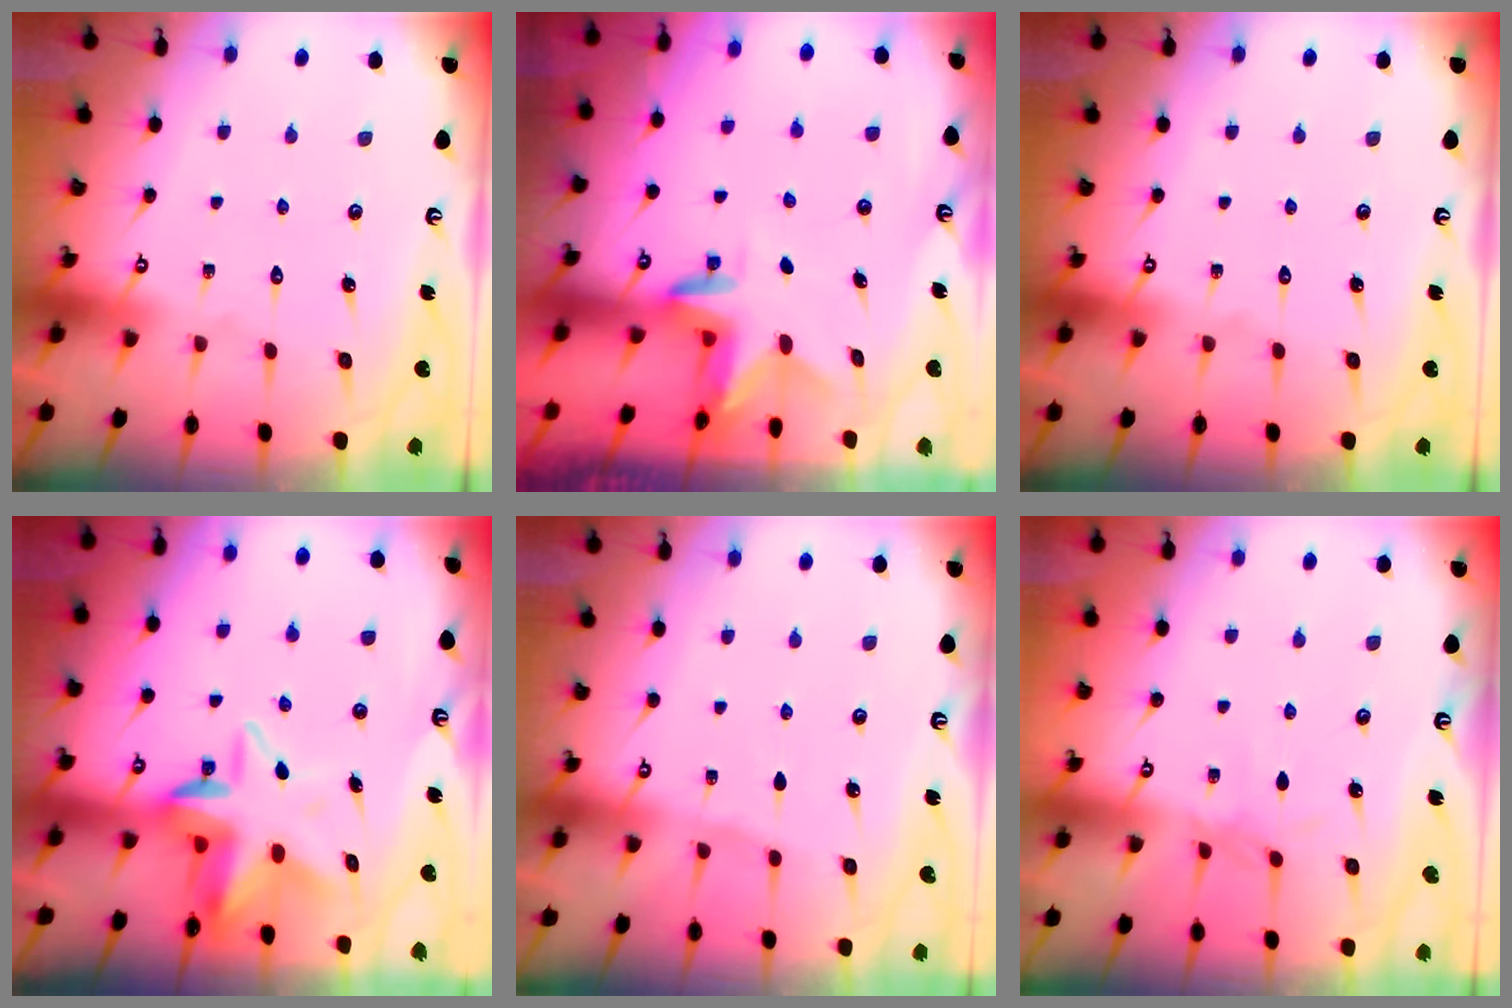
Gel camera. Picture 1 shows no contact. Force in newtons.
{"total": 3.0, "press": 3.0, "slide": 0.2}
{"total": 0.0}
{"total": 9.2, "press": 9.0, "slide": 1.6}
{"total": 2.2, "press": 2.2, "slide": 0.4}
{"total": 2.3, "press": 2.3, "slide": 0.5}